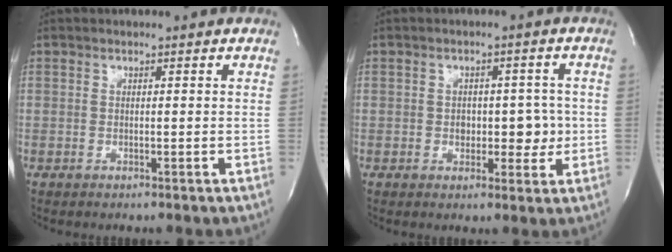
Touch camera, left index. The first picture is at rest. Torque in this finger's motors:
{"motor_torque": [0.07, 0.04, 0.04, 0.01]}